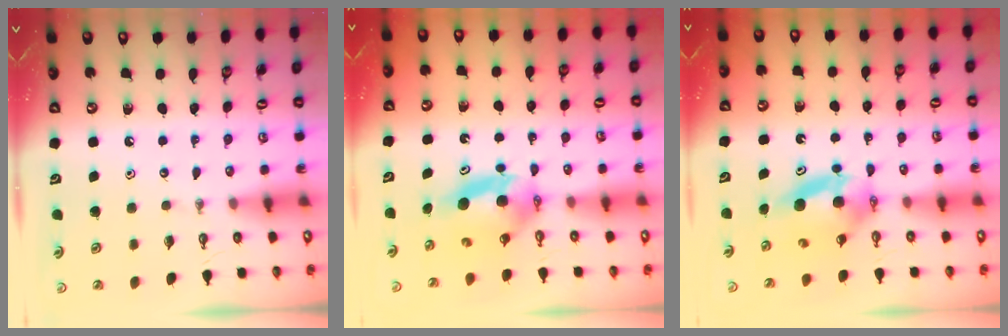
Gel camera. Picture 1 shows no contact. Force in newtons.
{"total": 6.6, "press": 6.2, "slide": 2.4}
{"total": 6.8, "press": 5.7, "slide": 3.6}